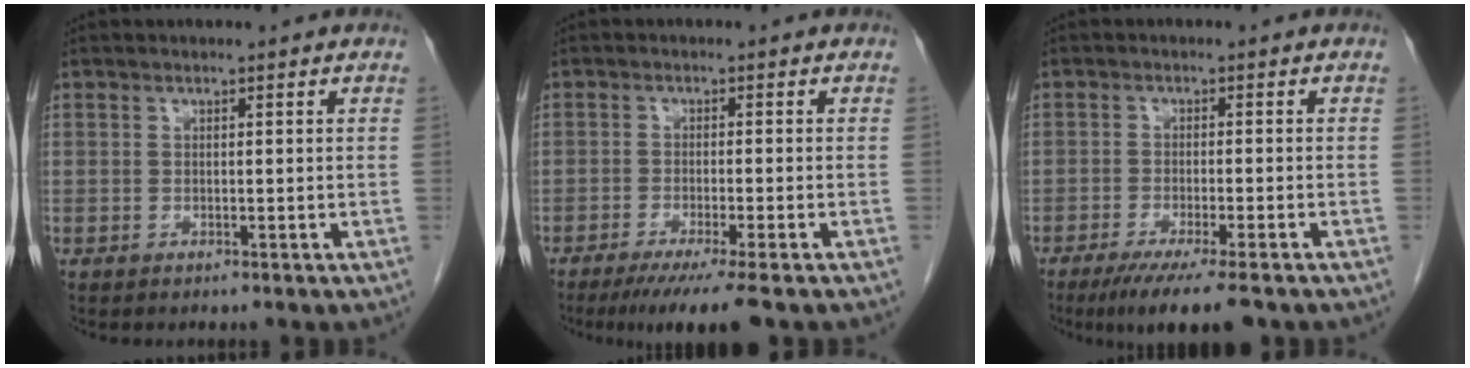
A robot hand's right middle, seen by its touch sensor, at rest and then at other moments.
{"total": 7.3, "force": [-5.3, -0.5, 4.9], "torque": [-0.067, -0.017, -0.083]}
{"total": 8.9, "force": [-6.6, 0.6, 5.9], "torque": [-0.082, -0.019, -0.100]}